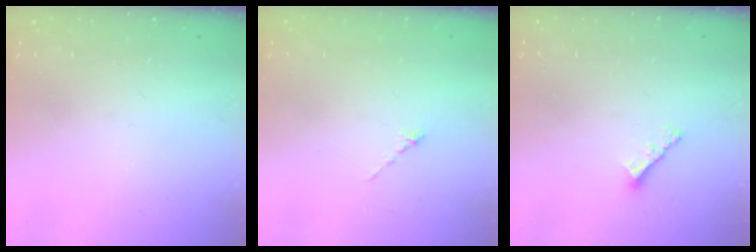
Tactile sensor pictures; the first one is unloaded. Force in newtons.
{"total": 0.0}
{"total": 2.9, "press": 2.9, "slide": 0.3}